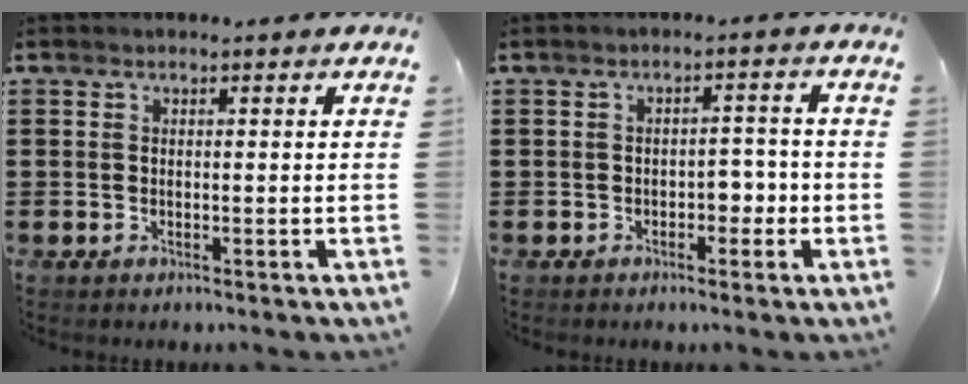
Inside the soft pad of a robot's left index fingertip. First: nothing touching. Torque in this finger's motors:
{"motor_torque": [0.00, 0.05, 0.16, 0.02]}